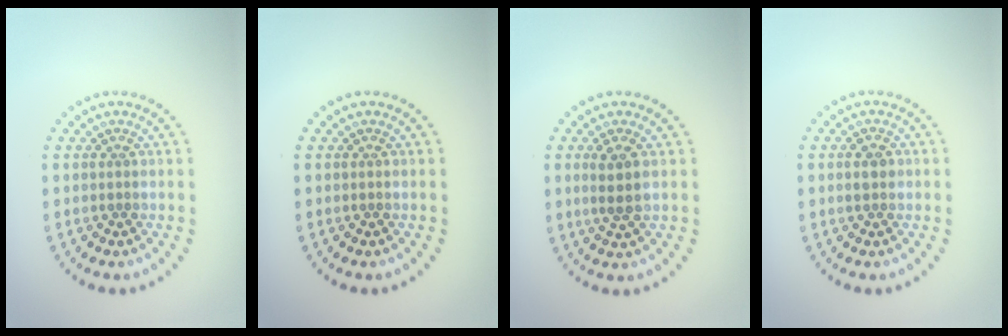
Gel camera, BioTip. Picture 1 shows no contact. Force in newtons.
{"total": 0.0}
{"total": 2.2, "press": 2.0, "slide": 0.9}
{"total": 1.4, "press": 1.4, "slide": 0.1}